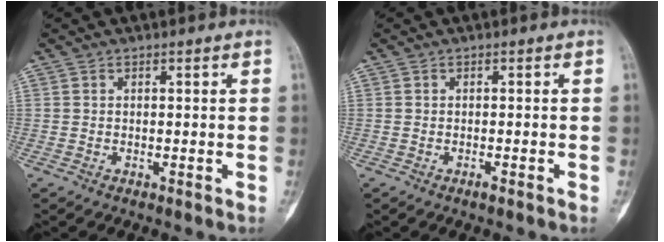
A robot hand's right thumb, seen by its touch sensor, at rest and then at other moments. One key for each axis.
{"total": 0.9, "fx": -0.7, "fy": 0.1, "fz": 0.6, "tx": -0.015, "ty": 0.000, "tz": -0.012}